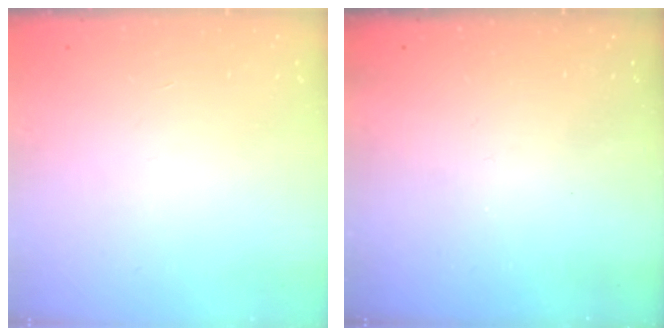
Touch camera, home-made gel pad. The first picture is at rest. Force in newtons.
{"total": 0.0}